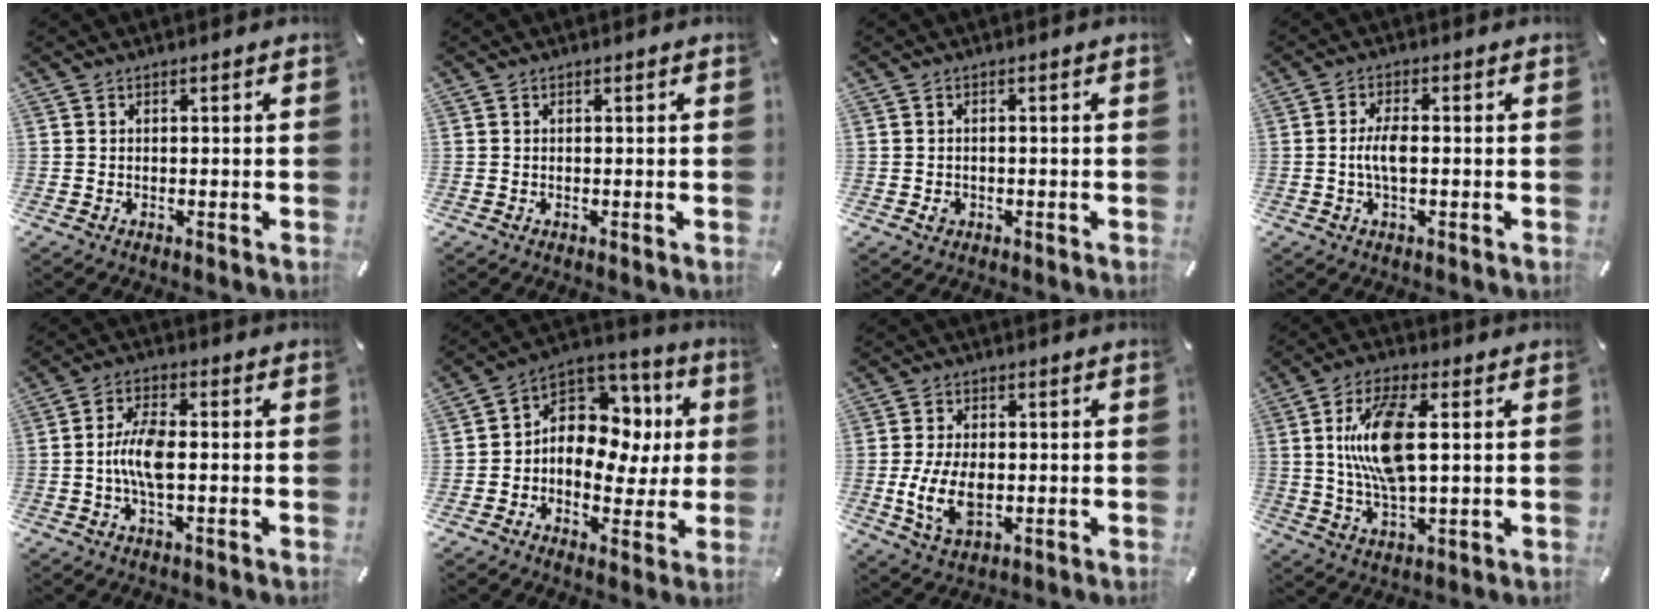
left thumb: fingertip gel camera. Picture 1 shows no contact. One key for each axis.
{"total": 0.0}
{"total": 1.5, "fx": -0.6, "fy": 1.3, "fz": 0.6, "tx": -0.011, "ty": 0.002, "tz": -0.010}
{"total": 4.5, "fx": -0.5, "fy": 1.7, "fz": 4.1, "tx": -0.089, "ty": -0.001, "tz": -0.013}
{"total": 7.6, "fx": -0.9, "fy": 3.1, "fz": 6.9, "tx": -0.147, "ty": 0.001, "tz": -0.020}
{"total": 13.0, "fx": 2.5, "fy": 10.5, "fz": 7.3, "tx": -0.107, "ty": -0.026, "tz": 0.051}
{"total": 9.4, "fx": -1.0, "fy": 5.8, "fz": 7.4, "tx": -0.153, "ty": -0.005, "tz": -0.016}
{"total": 14.3, "fx": 2.3, "fy": 6.0, "fz": 12.8, "tx": -0.270, "ty": -0.006, "tz": 0.032}